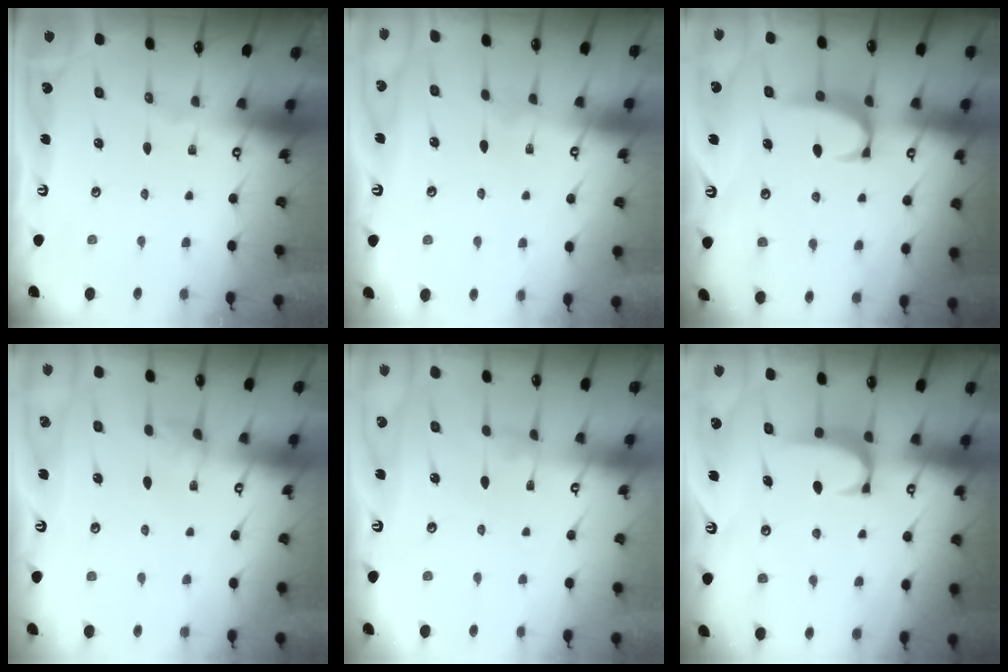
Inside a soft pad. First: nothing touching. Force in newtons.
{"total": 4.2, "press": 4.2, "slide": 0.1}
{"total": 2.3, "press": 2.2, "slide": 0.6}
{"total": 2.8, "press": 2.8, "slide": 0.4}
{"total": 2.4, "press": 2.4, "slide": 0.3}
{"total": 2.0, "press": 1.9, "slide": 0.5}